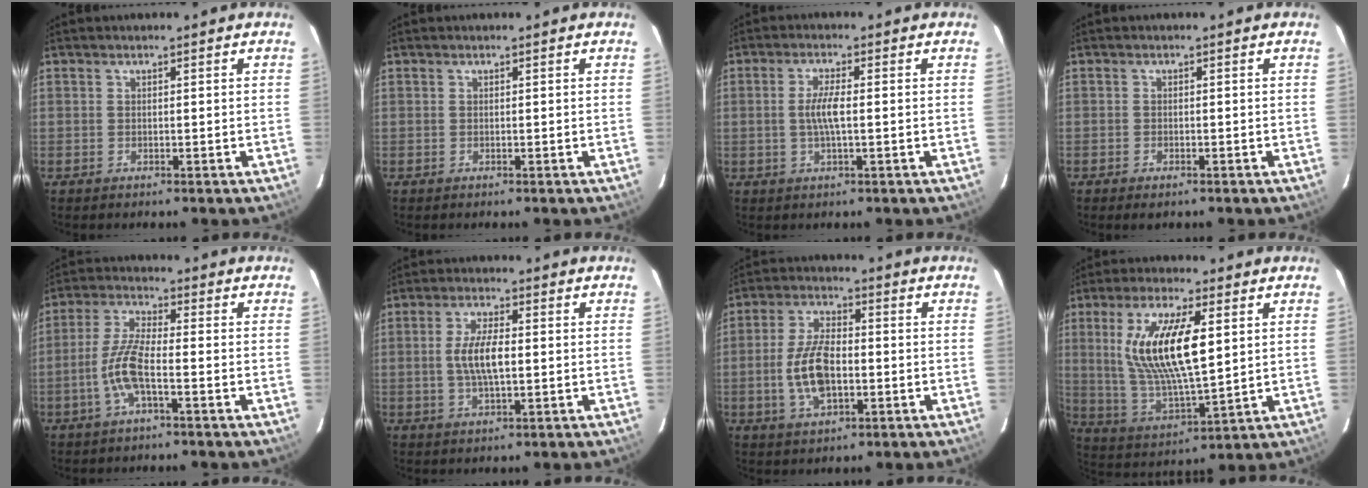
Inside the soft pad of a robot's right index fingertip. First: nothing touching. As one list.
[{"total": 0.0}, {"total": 4.2, "force": [-0.3, 0.6, 4.1], "torque": [-0.080, 0.000, -0.004]}, {"total": 1.3, "force": [-1.0, 0.6, 0.7], "torque": [-0.016, -0.003, -0.020]}, {"total": 7.5, "force": [-2.7, 1.4, 6.9], "torque": [-0.151, 0.003, -0.056]}, {"total": 6.4, "force": [-0.2, 2.0, 6.1], "torque": [-0.119, 0.001, -0.002]}, {"total": 10.1, "force": [-1.9, 5.0, 8.6], "torque": [-0.177, 0.004, -0.031]}, {"total": 16.4, "force": [4.1, 5.1, 15.0], "torque": [-0.292, -0.002, 0.089]}]